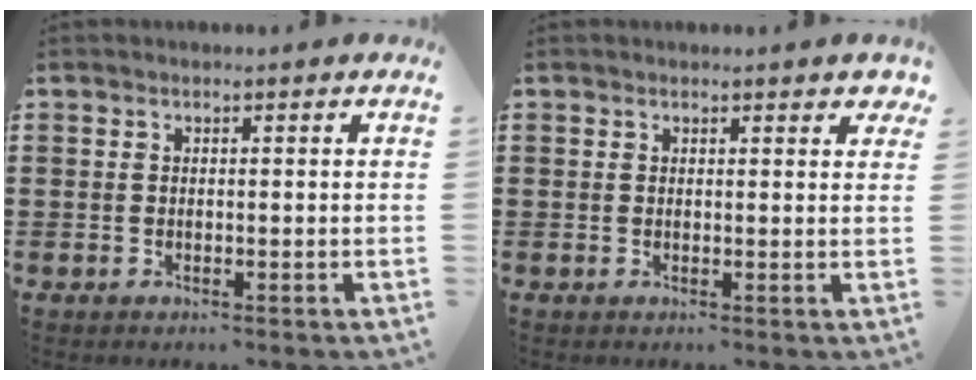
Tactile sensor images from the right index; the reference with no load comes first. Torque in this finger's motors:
{"motor_torque": [0.12, 0.03, 0.04, 0.00]}